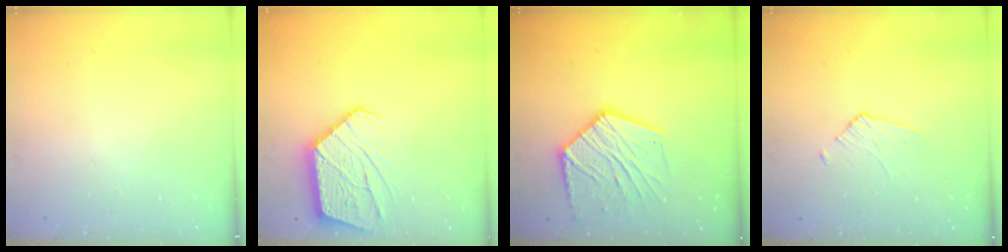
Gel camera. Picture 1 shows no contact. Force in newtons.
{"total": 13.9, "press": 13.8, "slide": 1.1}
{"total": 16.7, "press": 16.7, "slide": 1.3}
{"total": 4.2, "press": 4.2, "slide": 0.4}